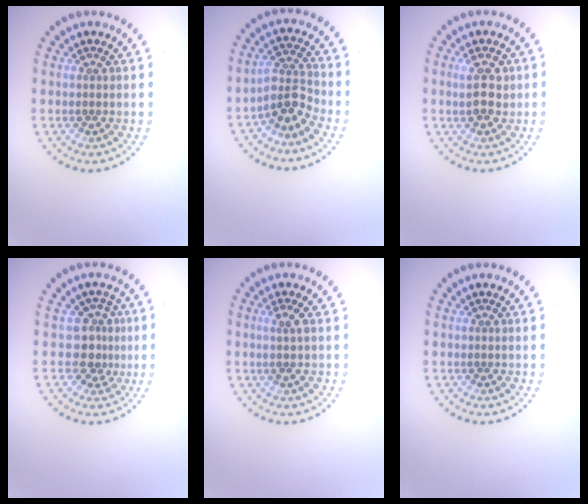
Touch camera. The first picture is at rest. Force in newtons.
{"total": 2.9, "press": 2.4, "slide": 1.6}
{"total": 2.9, "press": 2.8, "slide": 0.3}
{"total": 2.6, "press": 1.8, "slide": 1.8}
{"total": 1.3, "press": 1.0, "slide": 0.8}
{"total": 0.0}